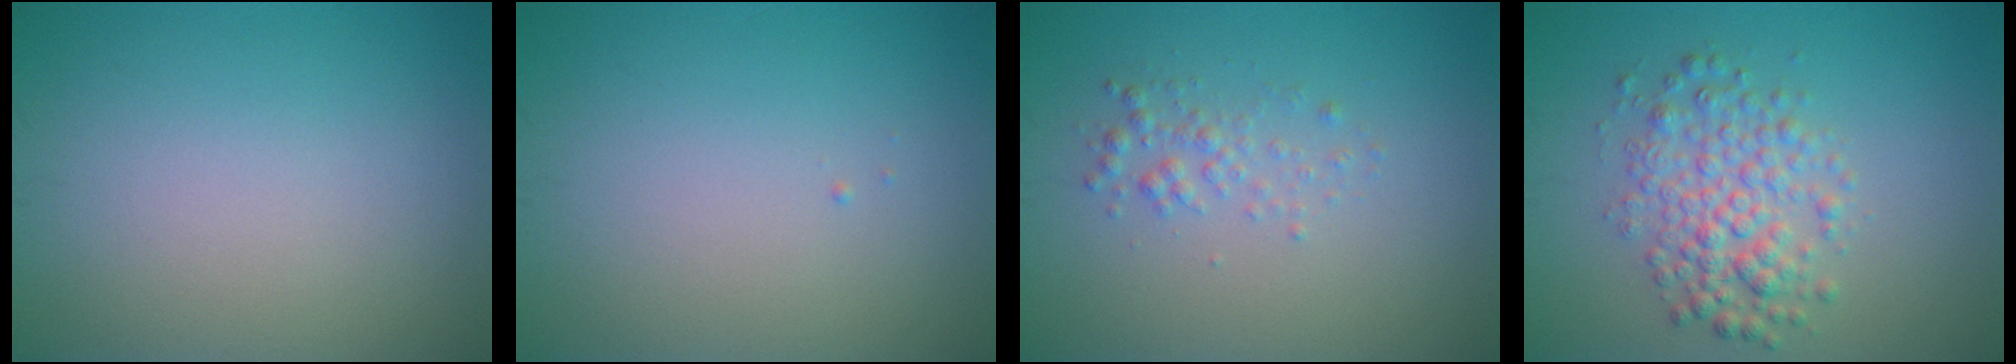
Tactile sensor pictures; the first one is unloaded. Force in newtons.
{"total": 0.0}
{"total": 1.5, "press": 1.5, "slide": 0.1}
{"total": 4.1, "press": 4.1, "slide": 0.1}